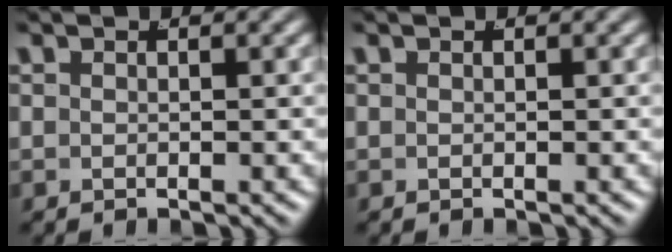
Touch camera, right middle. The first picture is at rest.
{"total": 0.0}